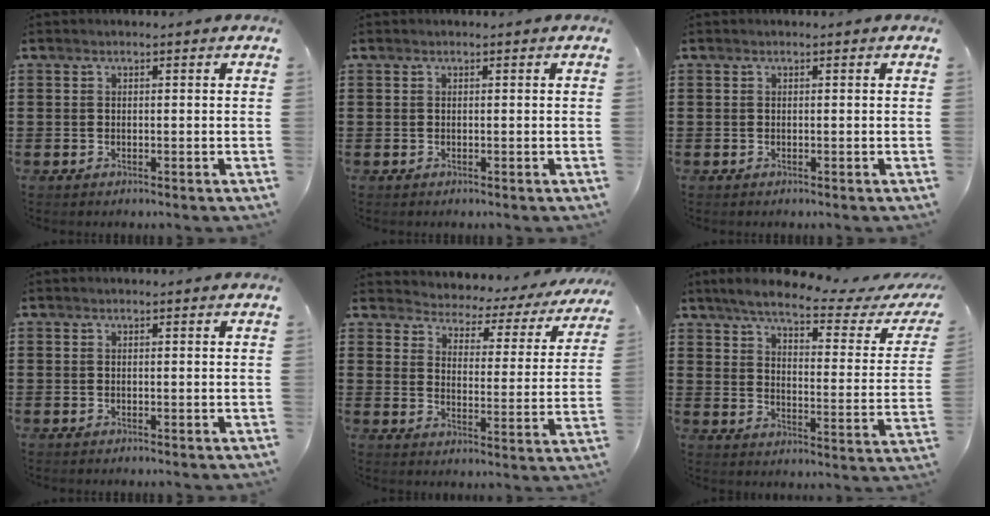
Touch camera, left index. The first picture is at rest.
{"total": 0.0}
{"total": 0.0}
{"total": 0.0}
{"total": 2.9, "force": [2.8, 0.6, 0.1], "torque": [-0.025, -0.029, 0.038]}
{"total": 6.3, "force": [5.0, 0.5, 3.7], "torque": [-0.087, -0.028, 0.080]}